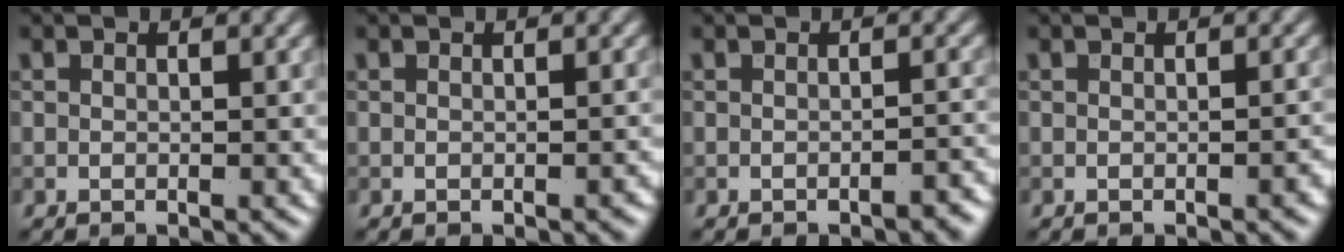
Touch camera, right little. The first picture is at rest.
{"total": 0.6, "force": [-0.5, 0.1, 0.3], "torque": [-0.003, 0.001, -0.005]}
{"total": 1.4, "force": [-1.1, 0.4, 0.8], "torque": [-0.009, 0.004, -0.015]}
{"total": 0.8, "force": [-0.5, 0.2, 0.5], "torque": [-0.008, 0.001, -0.005]}